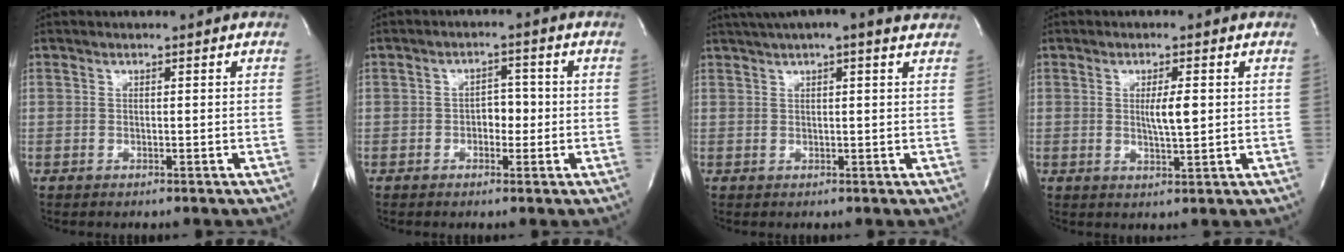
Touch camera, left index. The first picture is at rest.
{"total": 3.1, "force": [-0.7, 1.9, 2.3], "torque": [-0.028, 0.010, -0.013]}
{"total": 9.6, "force": [7.8, 1.3, 5.5], "torque": [-0.092, 0.036, 0.094]}
{"total": 3.7, "force": [0.4, 0.5, 3.7], "torque": [-0.064, -0.003, 0.006]}